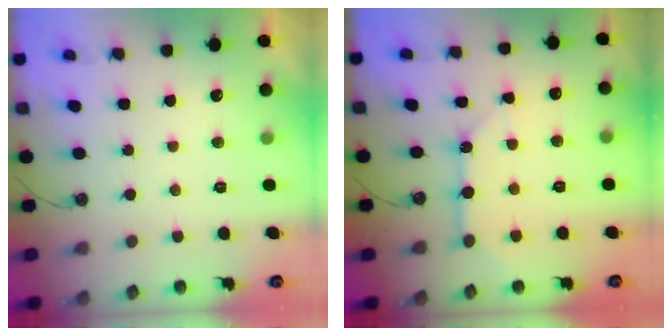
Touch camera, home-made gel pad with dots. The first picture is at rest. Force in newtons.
{"total": 9.7, "press": 9.6, "slide": 1.2}